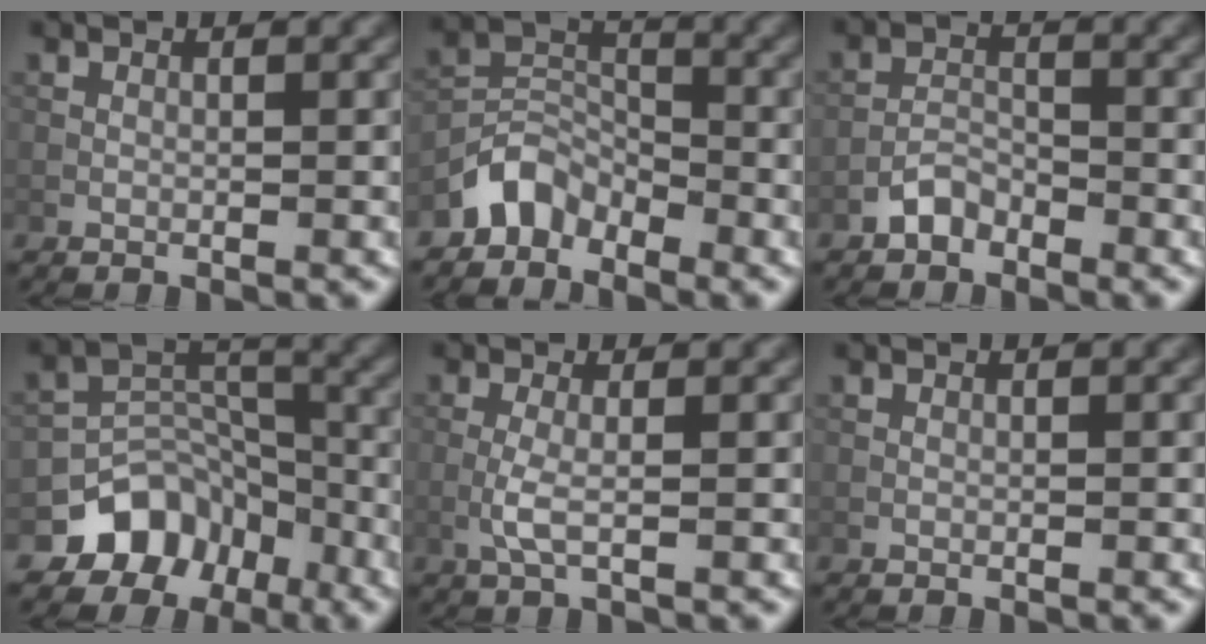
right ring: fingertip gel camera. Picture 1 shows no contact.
{"total": 3.6, "force": [-2.9, 2.0, 0.9], "torque": [-0.012, 0.012, -0.066]}
{"total": 2.1, "force": [-1.7, 1.0, 0.7], "torque": [-0.010, 0.011, -0.036]}
{"total": 6.5, "force": [-4.1, 4.7, 1.9], "torque": [-0.009, 0.002, -0.071]}
{"total": 1.9, "force": [-0.5, 0.3, 1.8], "torque": [-0.041, 0.002, -0.016]}
{"total": 0.0}